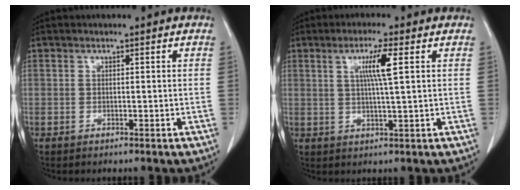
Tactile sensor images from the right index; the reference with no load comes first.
{"total": 5.2, "force": [1.6, -0.6, 5.0], "torque": [-0.090, -0.001, 0.028]}